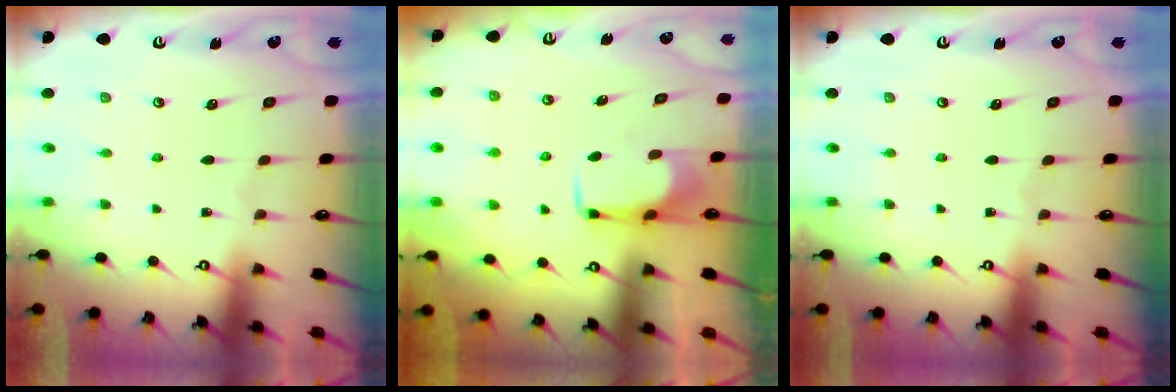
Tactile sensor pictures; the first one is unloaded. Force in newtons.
{"total": 1.6, "press": 1.5, "slide": 0.5}
{"total": 0.0}